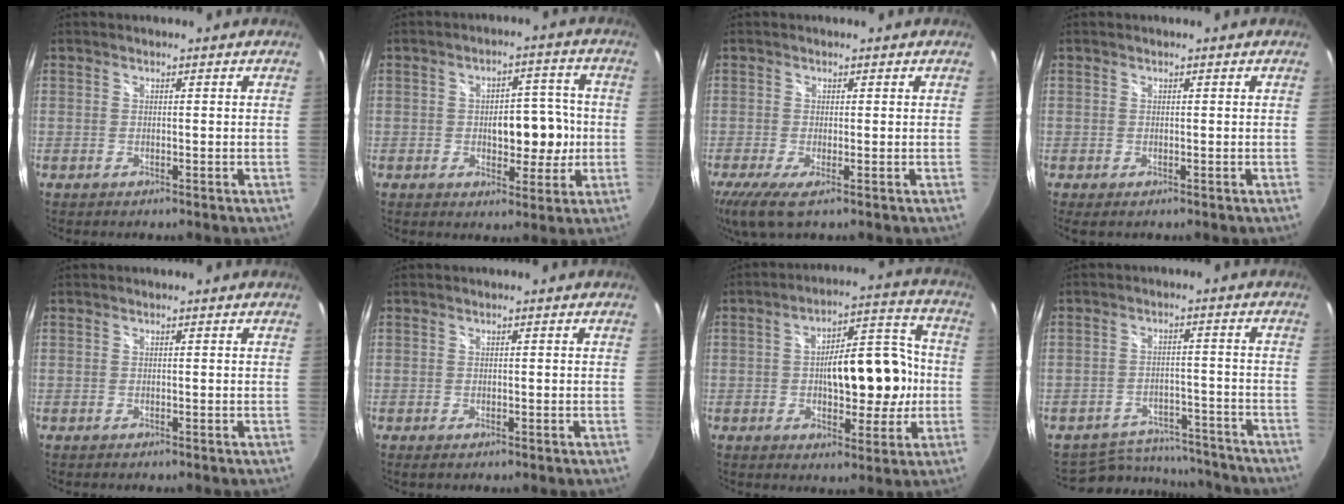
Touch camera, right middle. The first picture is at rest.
{"total": 7.5, "force": [-0.2, 4.7, 5.9], "torque": [-0.092, 0.012, 0.005]}
{"total": 5.0, "force": [-2.0, 0.9, 4.5], "torque": [-0.097, -0.019, -0.038]}
{"total": 0.6, "force": [-0.1, 0.1, 0.6], "torque": [-0.014, -0.001, -0.002]}
{"total": 0.0}
{"total": 0.5, "force": [0.5, -0.1, 0.1], "torque": [-0.001, 0.002, 0.006]}
{"total": 13.5, "force": [-0.7, 6.5, 11.8], "torque": [-0.185, 0.027, -0.002]}
{"total": 12.6, "force": [-11.4, 4.8, 2.4], "torque": [-0.056, 0.024, -0.142]}